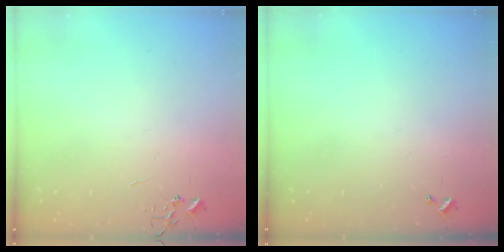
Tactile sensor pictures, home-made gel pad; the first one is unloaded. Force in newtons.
{"total": 0.0}